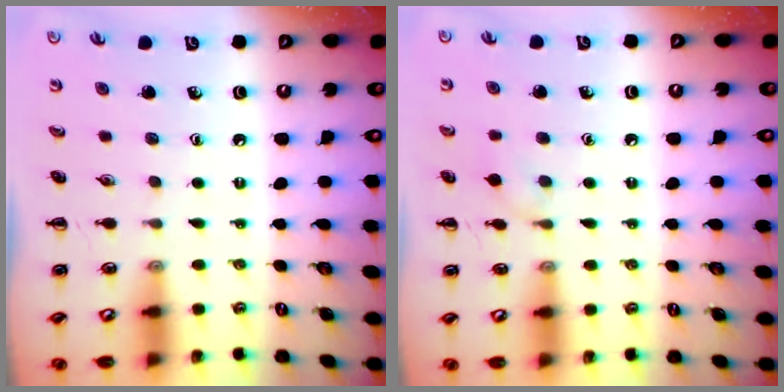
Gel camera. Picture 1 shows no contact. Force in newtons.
{"total": 5.6, "press": 5.2, "slide": 1.9}